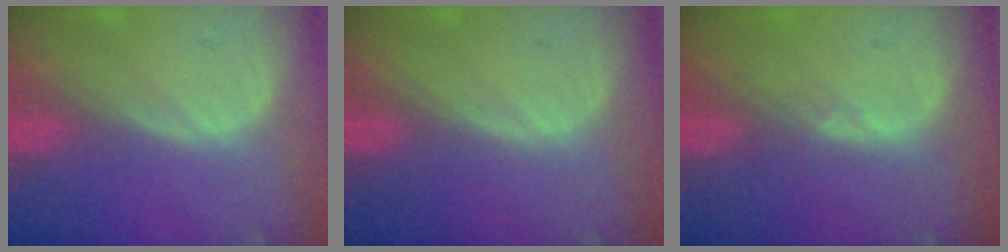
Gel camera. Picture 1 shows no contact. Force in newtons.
{"total": 0.0}
{"total": 0.7, "press": 0.6, "slide": 0.3}